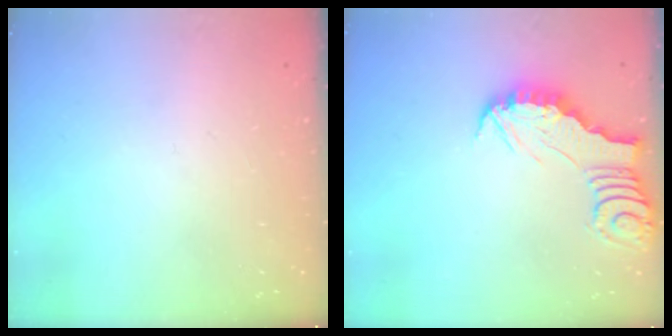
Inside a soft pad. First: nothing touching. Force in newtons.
{"total": 2.9, "press": 2.9, "slide": 0.3}